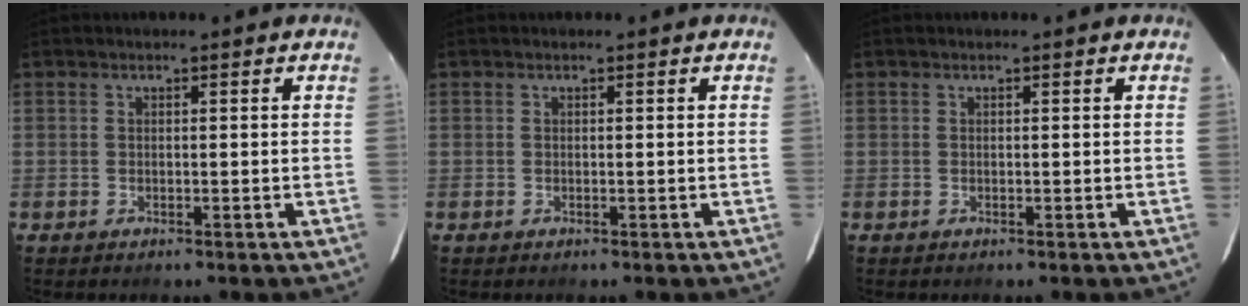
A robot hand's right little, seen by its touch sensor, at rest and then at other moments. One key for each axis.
{"total": 0.0}
{"total": 0.0}